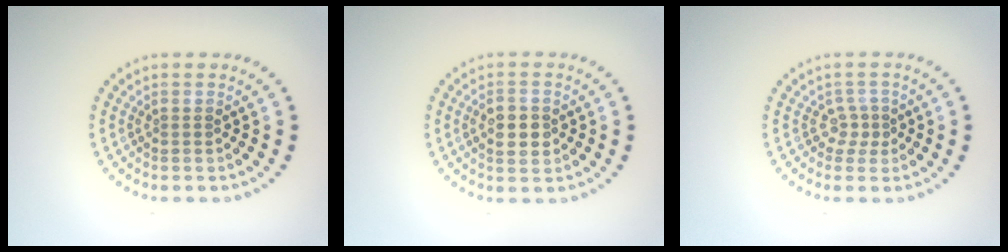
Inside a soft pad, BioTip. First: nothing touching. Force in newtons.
{"total": 2.9, "press": 2.9, "slide": 0.1}
{"total": 1.6, "press": 1.1, "slide": 1.2}